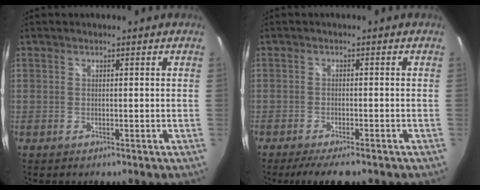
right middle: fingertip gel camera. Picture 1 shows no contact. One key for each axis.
{"total": 6.3, "fx": -5.0, "fy": 1.3, "fz": 3.6, "tx": -0.079, "ty": -0.021, "tz": -0.082}